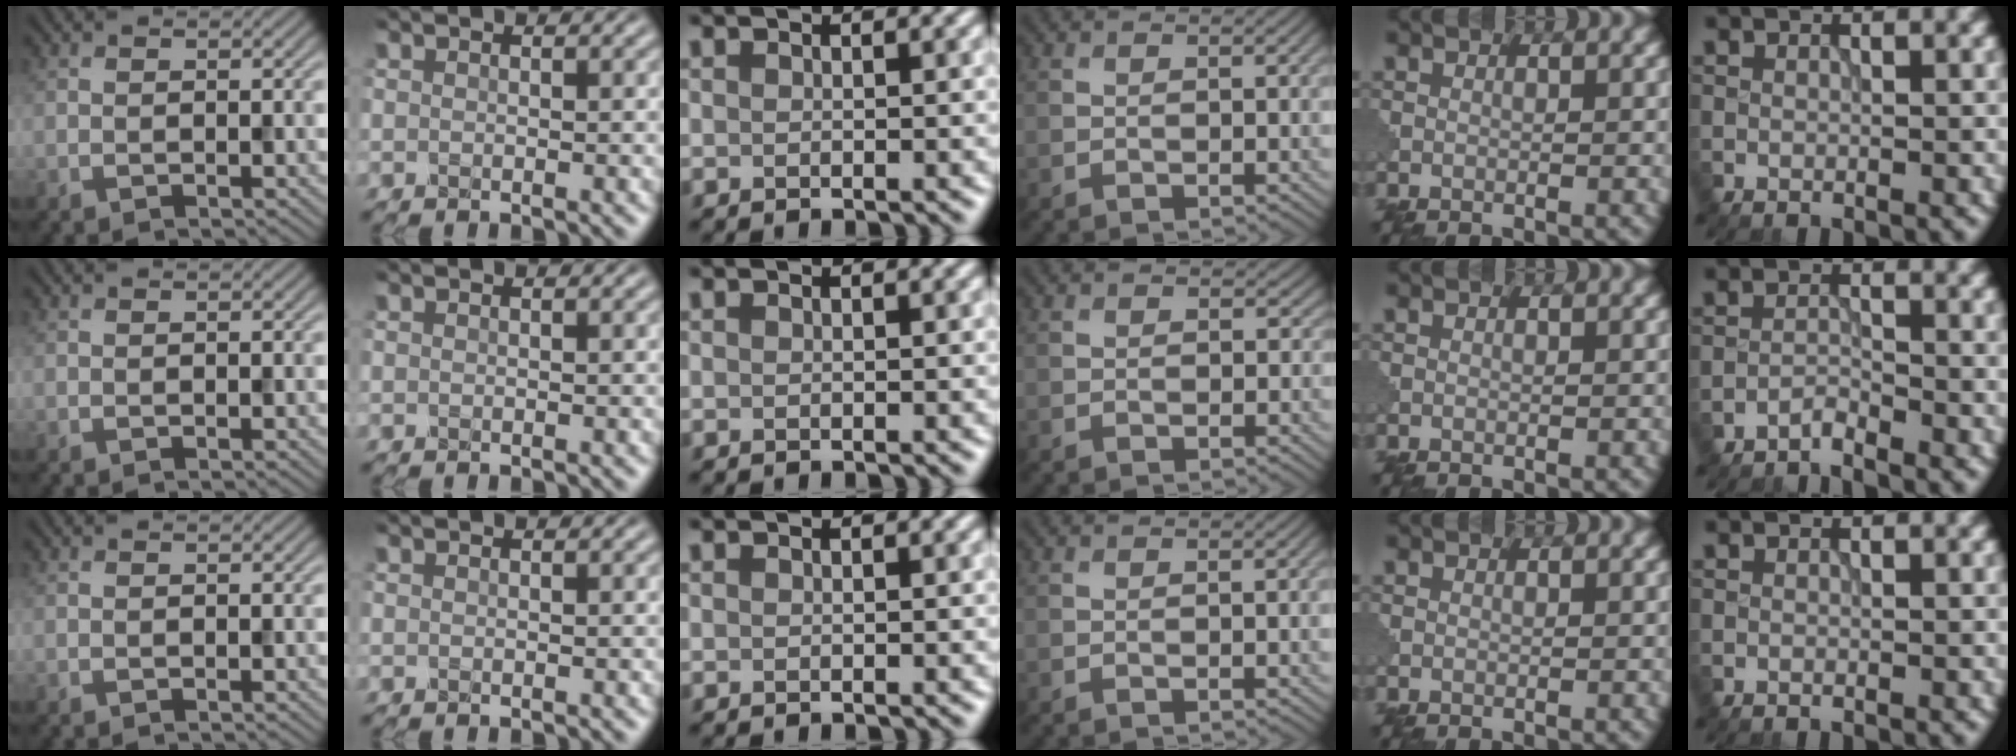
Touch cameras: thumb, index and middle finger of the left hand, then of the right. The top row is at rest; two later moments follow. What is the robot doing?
{"motion": "shake", "object": "medicine bottle"}